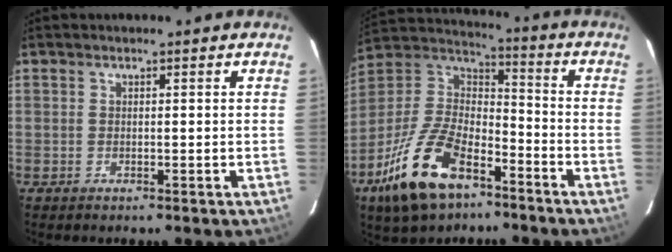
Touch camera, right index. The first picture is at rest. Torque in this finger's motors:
{"motor_torque": [1.12, -1.02, 0.92, 0.21]}